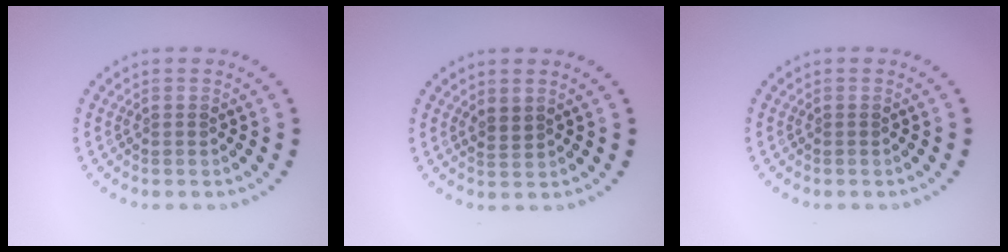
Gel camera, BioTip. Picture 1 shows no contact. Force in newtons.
{"total": 1.4, "press": 1.1, "slide": 0.8}
{"total": 0.0}